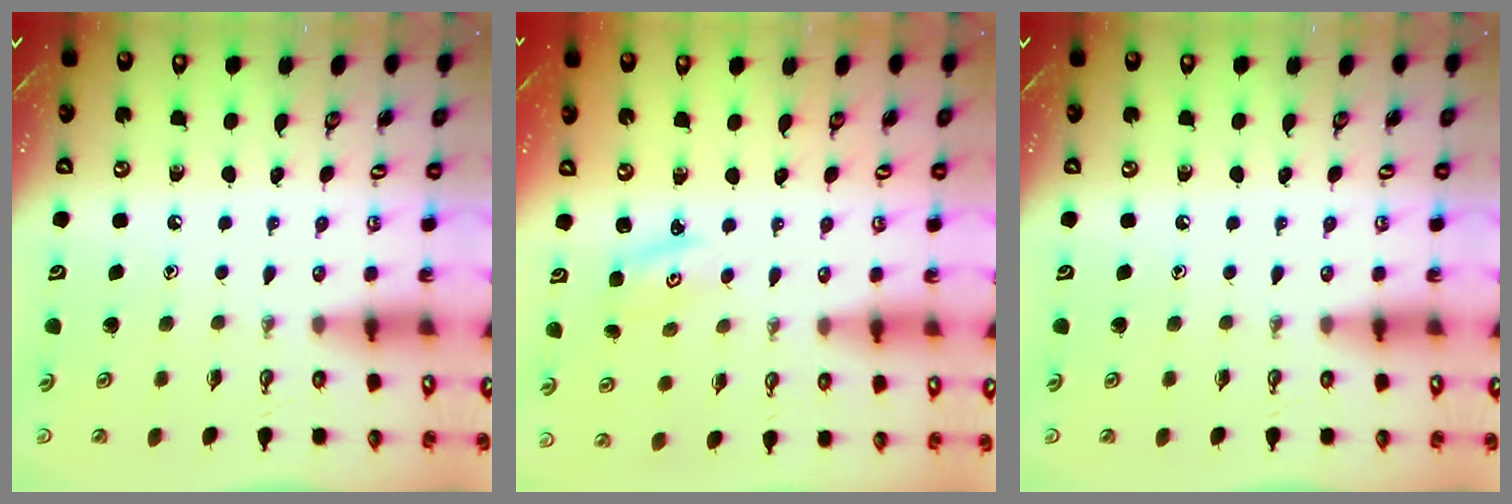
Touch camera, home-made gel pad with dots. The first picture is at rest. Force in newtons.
{"total": 1.5, "press": 1.5, "slide": 0.1}
{"total": 0.0}